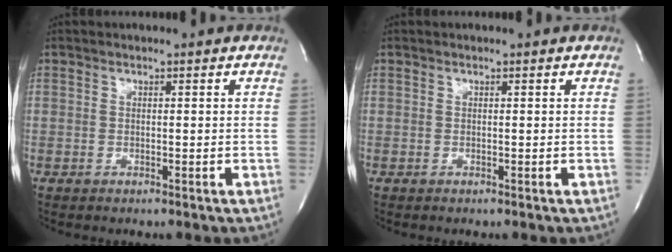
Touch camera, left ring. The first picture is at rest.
{"total": 0.0}